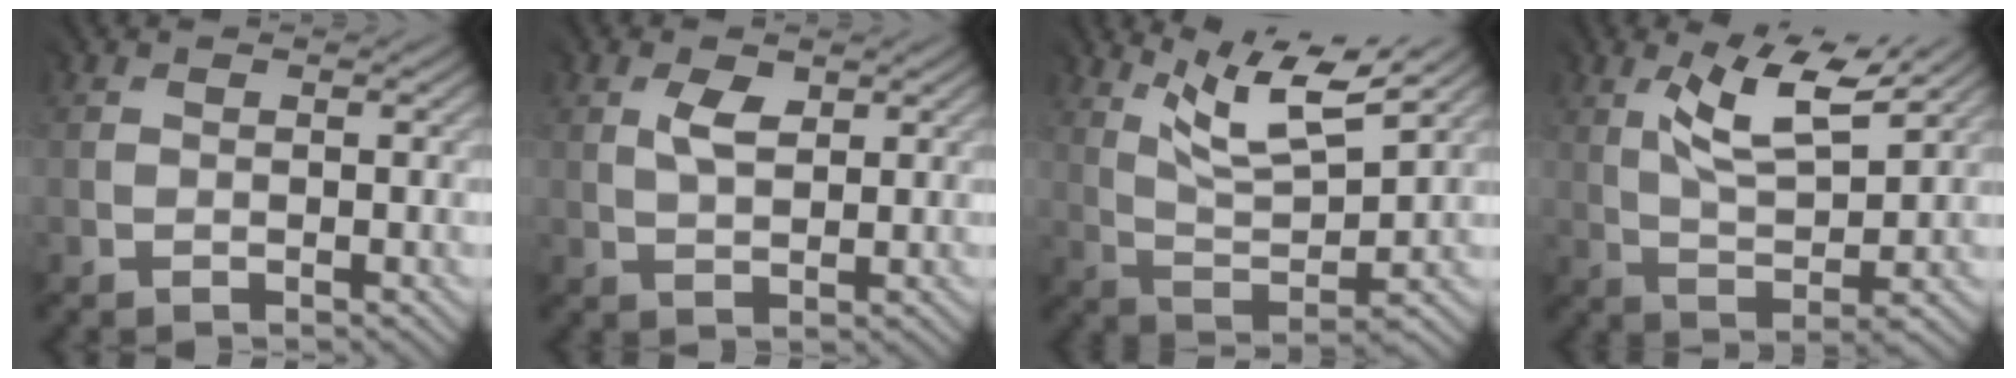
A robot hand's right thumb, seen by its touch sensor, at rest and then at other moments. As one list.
[{"total": 2.3, "force": [1.8, 1.2, 0.9], "torque": [-0.026, 0.002, 0.035]}, {"total": 9.3, "force": [7.2, 1.9, 5.5], "torque": [-0.106, -0.008, 0.132]}, {"total": 7.5, "force": [4.9, 2.0, 5.2], "torque": [-0.104, 0.001, 0.095]}]